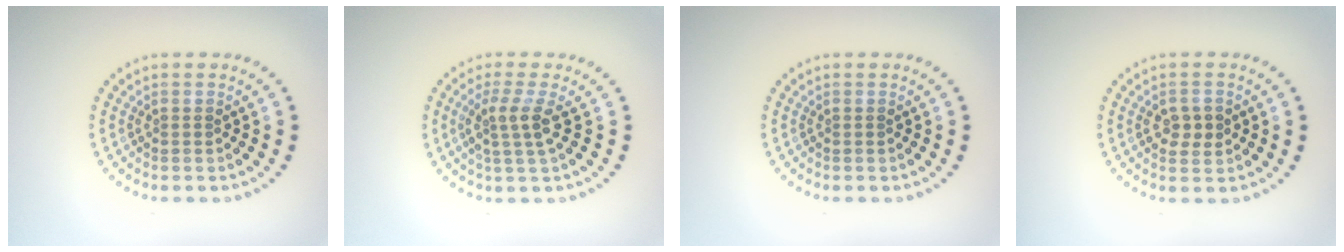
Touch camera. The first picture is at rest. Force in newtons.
{"total": 2.7, "press": 2.0, "slide": 1.9}
{"total": 0.0}
{"total": 2.2, "press": 2.2, "slide": 0.1}